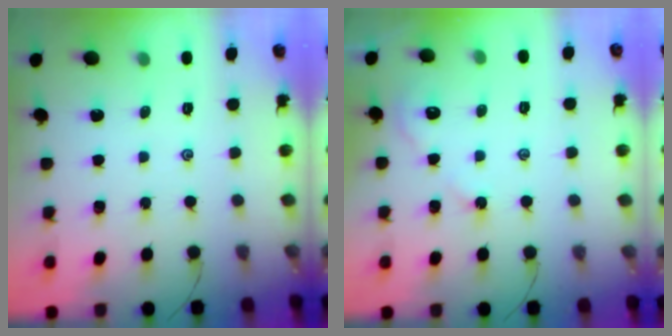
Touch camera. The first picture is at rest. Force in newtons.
{"total": 2.5, "press": 2.4, "slide": 0.4}